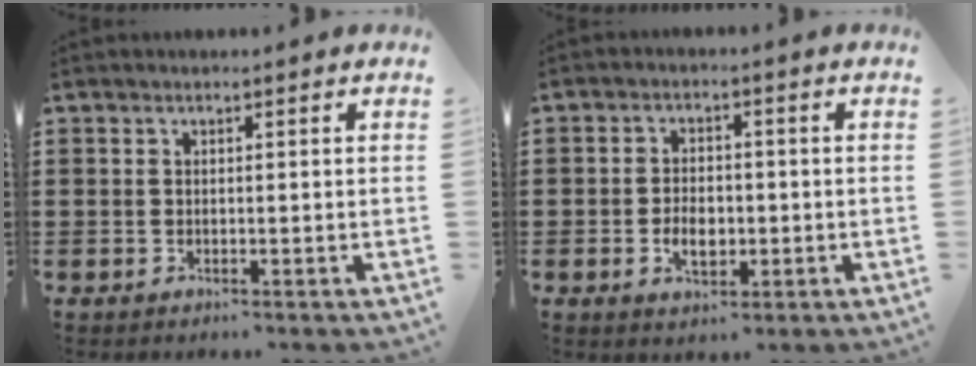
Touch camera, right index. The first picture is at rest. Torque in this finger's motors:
{"motor_torque": [2.14, 0.00, 0.23, 0.08]}